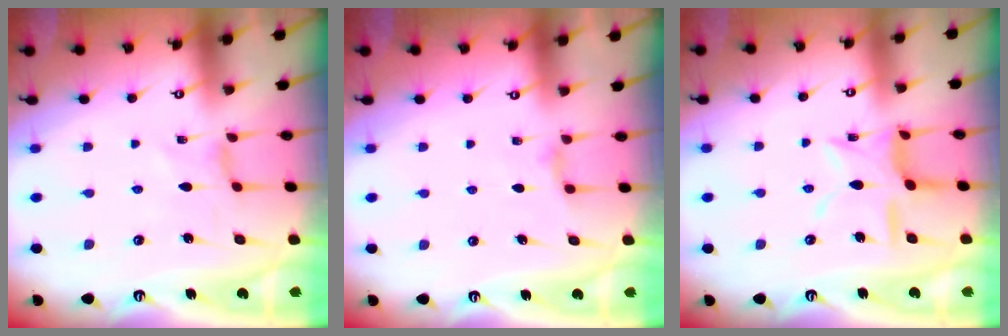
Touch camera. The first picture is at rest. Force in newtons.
{"total": 3.1, "press": 3.0, "slide": 0.3}
{"total": 11.7, "press": 11.7, "slide": 0.9}